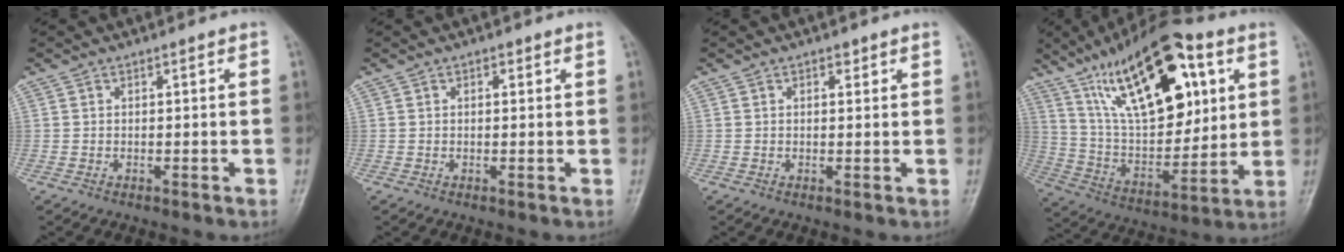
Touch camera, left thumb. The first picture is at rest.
{"total": 0.9, "force": [0.4, 0.5, 0.6], "torque": [-0.006, -0.001, 0.004]}
{"total": 1.2, "force": [0.7, 0.6, 0.7], "torque": [-0.003, -0.003, 0.008]}
{"total": 26.0, "force": [11.6, 11.6, 20.2], "torque": [-0.298, -0.030, 0.202]}